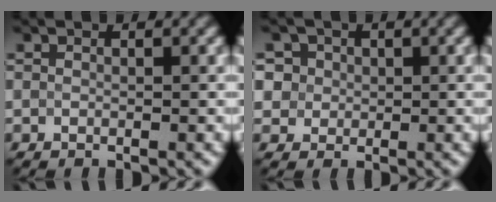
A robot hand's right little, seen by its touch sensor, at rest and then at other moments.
{"total": 4.6, "force": [2.0, 3.9, 1.6], "torque": [-0.027, 0.014, 0.027]}